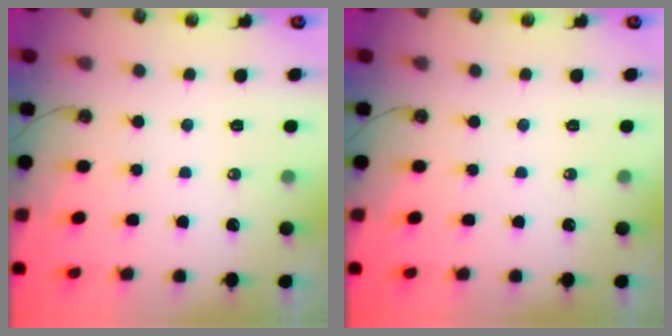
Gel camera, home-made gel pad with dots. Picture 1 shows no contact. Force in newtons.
{"total": 0.0}